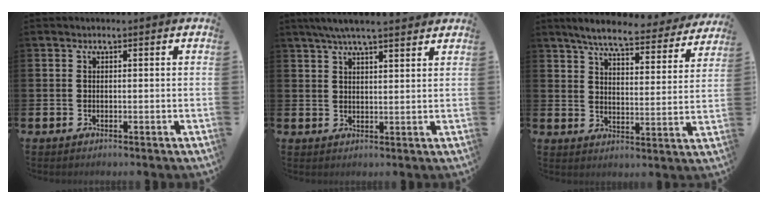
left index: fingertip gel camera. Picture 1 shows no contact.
{"total": 5.2, "force": [4.6, 0.5, 2.3], "torque": [-0.054, -0.007, 0.084]}
{"total": 6.9, "force": [6.3, 0.9, 2.8], "torque": [-0.072, -0.035, 0.105]}